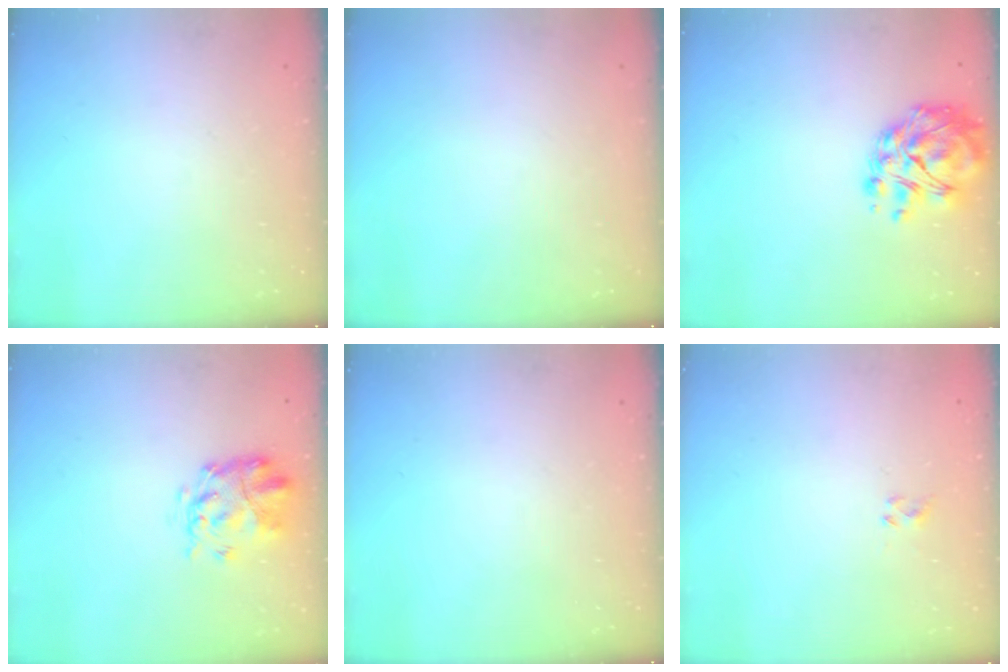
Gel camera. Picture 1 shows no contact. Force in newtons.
{"total": 0.0}
{"total": 10.4, "press": 9.8, "slide": 3.6}
{"total": 3.8, "press": 3.5, "slide": 1.7}
{"total": 0.0}
{"total": 2.2, "press": 2.1, "slide": 0.7}